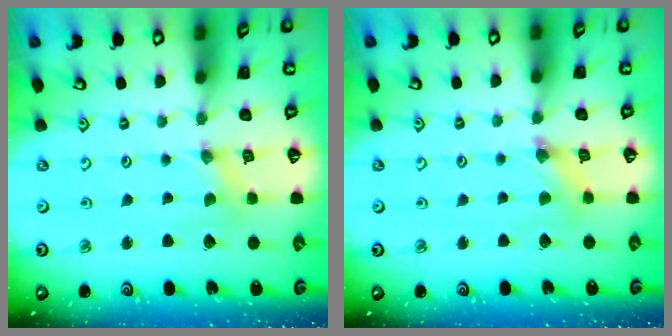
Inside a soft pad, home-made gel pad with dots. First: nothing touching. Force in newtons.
{"total": 3.2, "press": 3.2, "slide": 0.4}